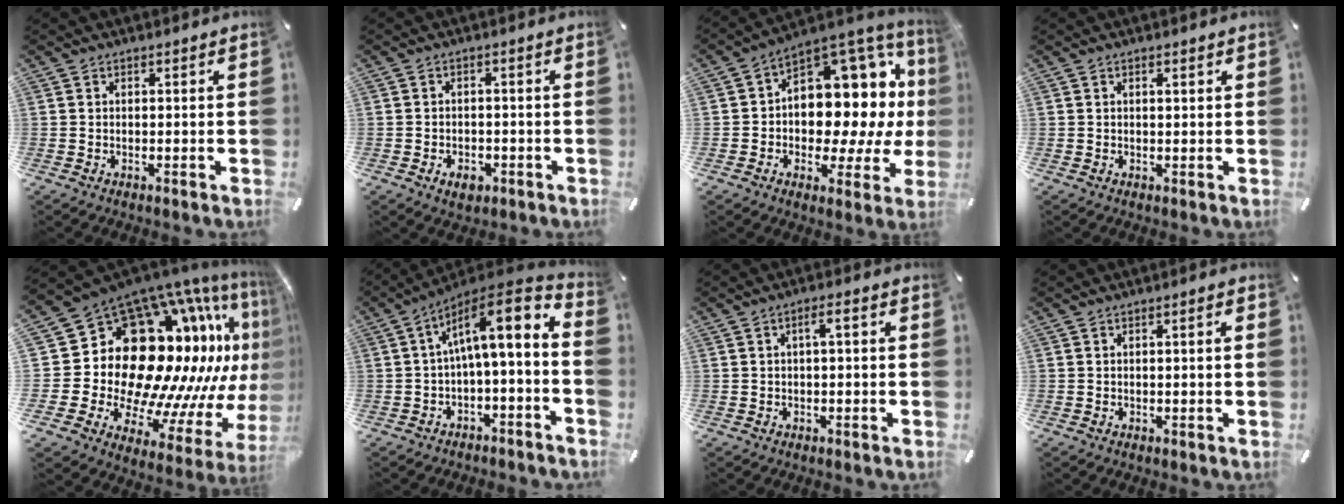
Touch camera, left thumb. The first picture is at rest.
{"total": 3.7, "force": [-1.7, 2.5, 2.1], "torque": [-0.041, 0.005, -0.032]}
{"total": 12.8, "force": [2.7, 9.5, 8.1], "torque": [-0.082, -0.067, 0.044]}
{"total": 1.3, "force": [0.4, 0.3, 1.2], "torque": [-0.015, -0.001, 0.004]}
{"total": 30.0, "force": [6.5, 19.9, 21.5], "torque": [-0.321, -0.155, 0.181]}
{"total": 12.1, "force": [1.9, 3.1, 11.5], "torque": [-0.172, -0.021, 0.022]}
{"total": 2.9, "force": [-0.1, 0.7, 2.8], "torque": [-0.052, 0.011, -0.006]}
{"total": 1.8, "force": [-0.1, 0.0, 1.8], "torque": [-0.028, -0.005, -0.002]}